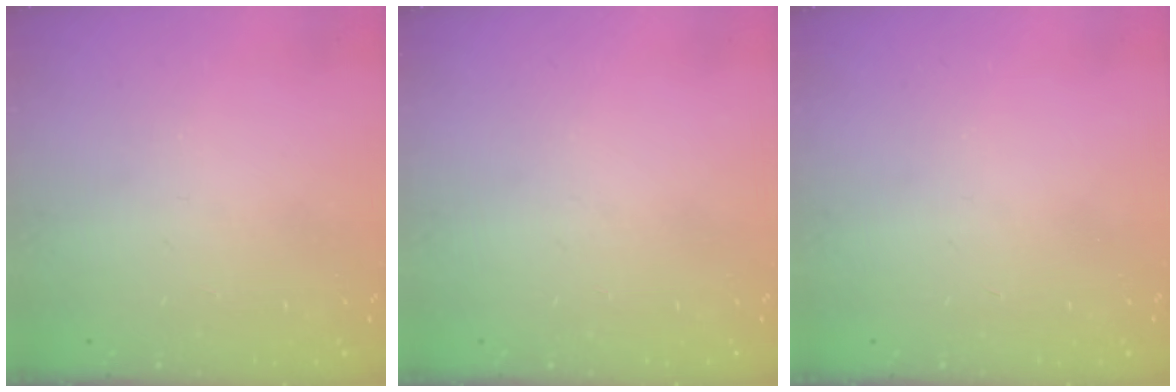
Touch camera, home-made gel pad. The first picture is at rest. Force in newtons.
{"total": 0.0}
{"total": 0.0}